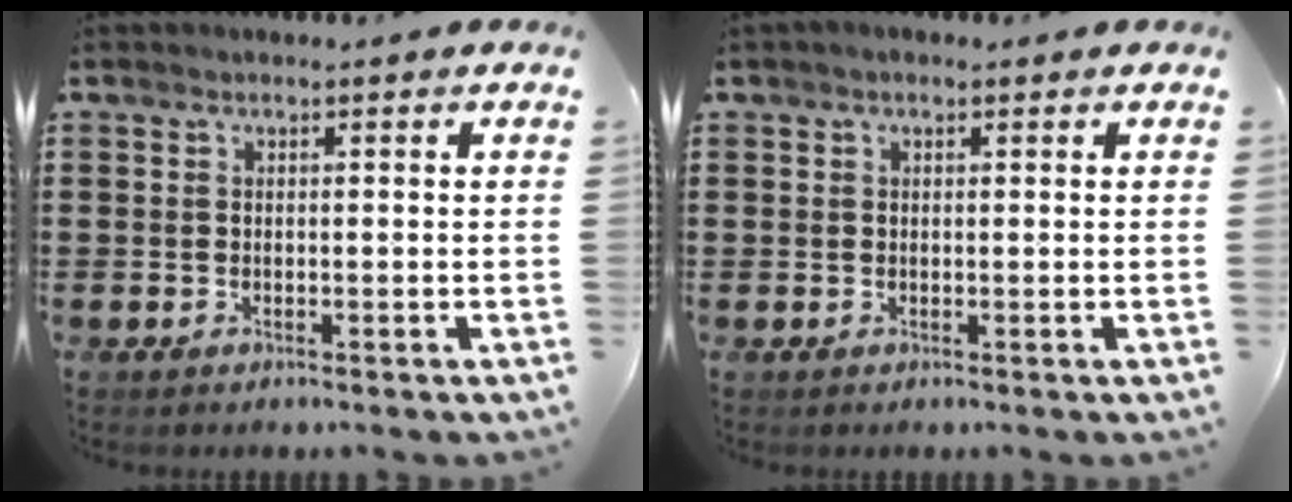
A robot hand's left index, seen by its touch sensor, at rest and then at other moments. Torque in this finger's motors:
{"motor_torque": [2.14, 0.00, 0.40, 0.10]}